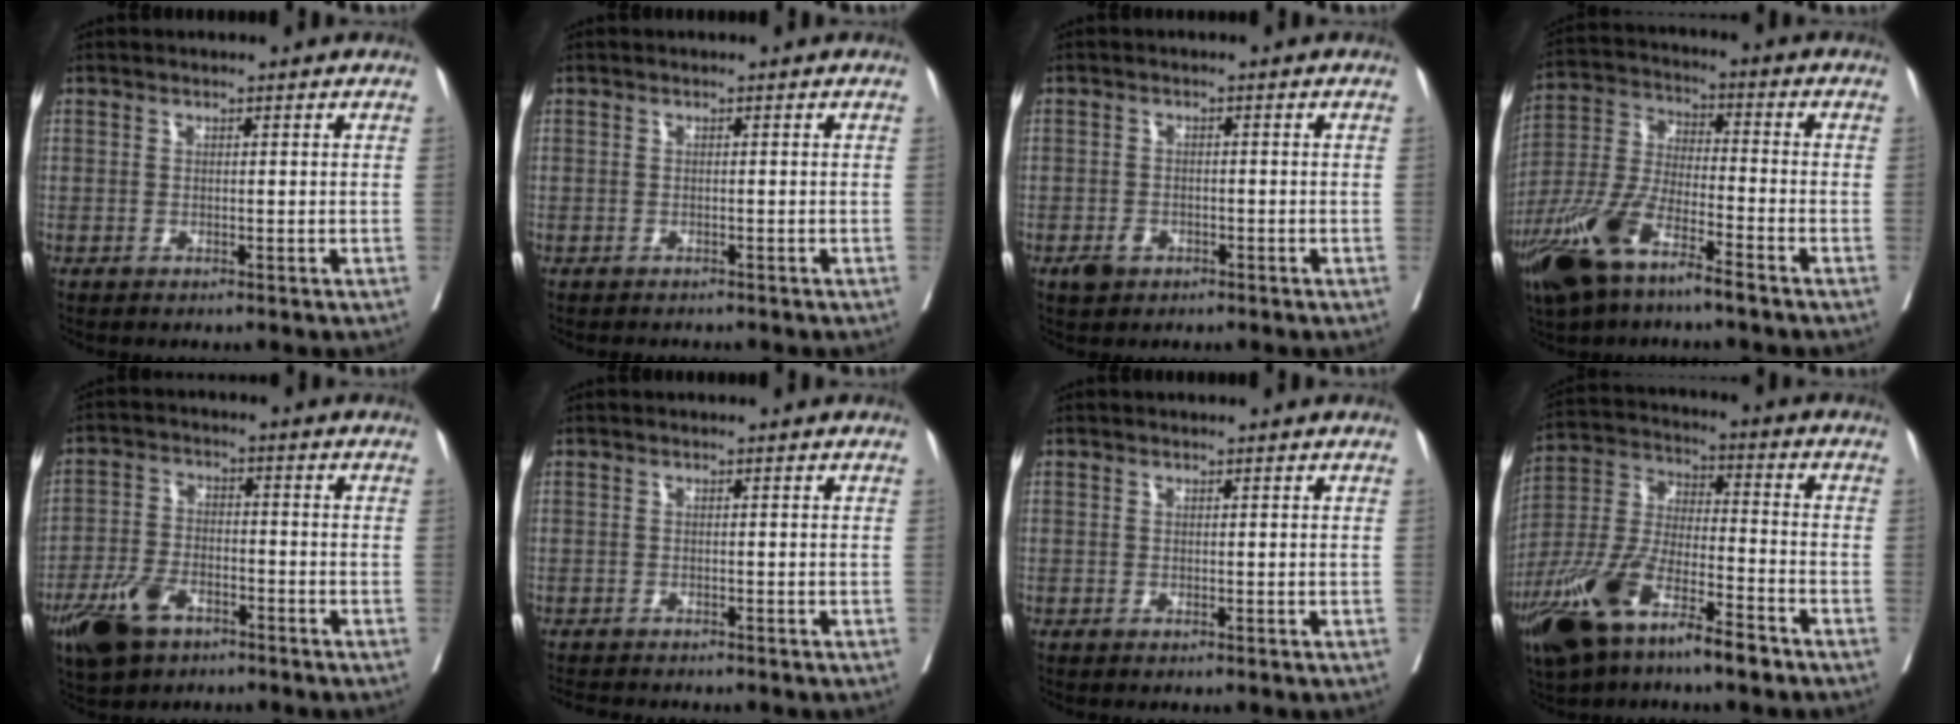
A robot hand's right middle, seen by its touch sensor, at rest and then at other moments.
{"total": 1.9, "force": [-1.7, 0.7, 0.3], "torque": [-0.008, -0.004, -0.024]}
{"total": 2.4, "force": [-1.4, 1.6, 1.2], "torque": [-0.020, 0.002, -0.016]}
{"total": 13.5, "force": [-8.3, 3.4, 10.0], "torque": [-0.220, -0.018, -0.161]}
{"total": 9.1, "force": [-5.5, 4.5, 5.6], "torque": [-0.124, -0.007, -0.099]}
{"total": 3.9, "force": [-3.6, 0.7, 1.3], "torque": [-0.018, -0.008, -0.055]}
{"total": 0.0}
{"total": 16.1, "force": [-9.9, 4.4, 11.9], "torque": [-0.259, -0.023, -0.188]}